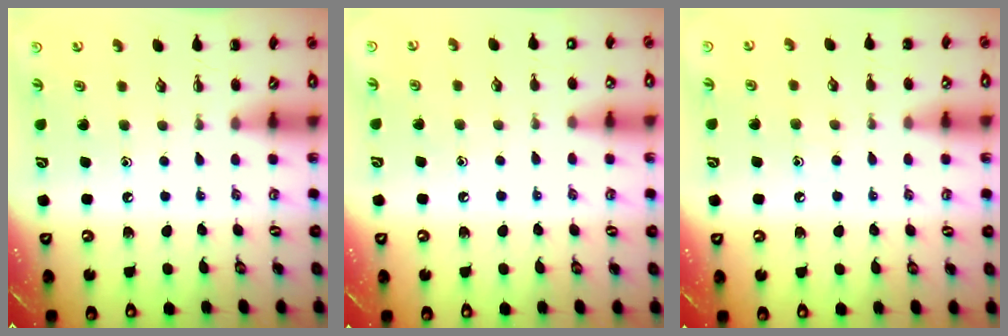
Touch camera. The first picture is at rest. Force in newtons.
{"total": 6.8, "press": 6.4, "slide": 2.1}
{"total": 4.8, "press": 4.6, "slide": 1.2}